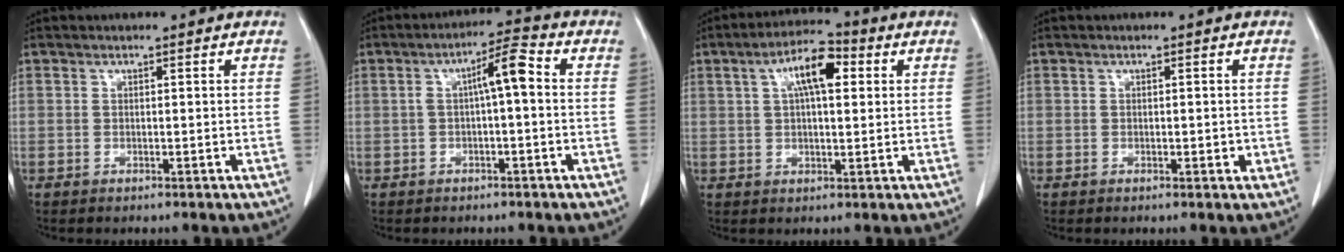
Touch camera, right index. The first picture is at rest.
{"total": 6.2, "force": [0.5, 1.2, 6.1], "torque": [-0.107, 0.028, 0.008]}
{"total": 9.1, "force": [2.9, 3.3, 7.9], "torque": [-0.149, 0.026, 0.047]}
{"total": 1.9, "force": [-0.3, 1.0, 1.6], "torque": [-0.030, 0.002, 0.001]}